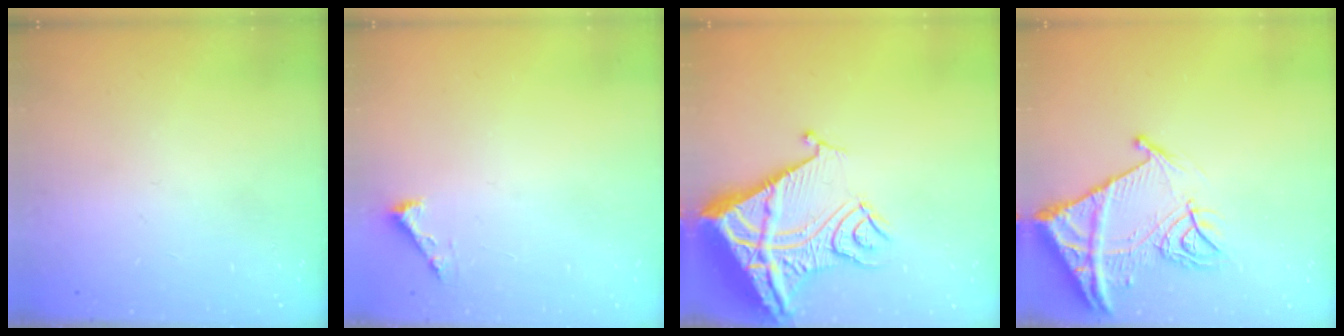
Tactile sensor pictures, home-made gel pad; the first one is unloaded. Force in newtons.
{"total": 2.3, "press": 2.3, "slide": 0.3}
{"total": 20.1, "press": 19.9, "slide": 2.1}
{"total": 14.9, "press": 14.8, "slide": 1.6}